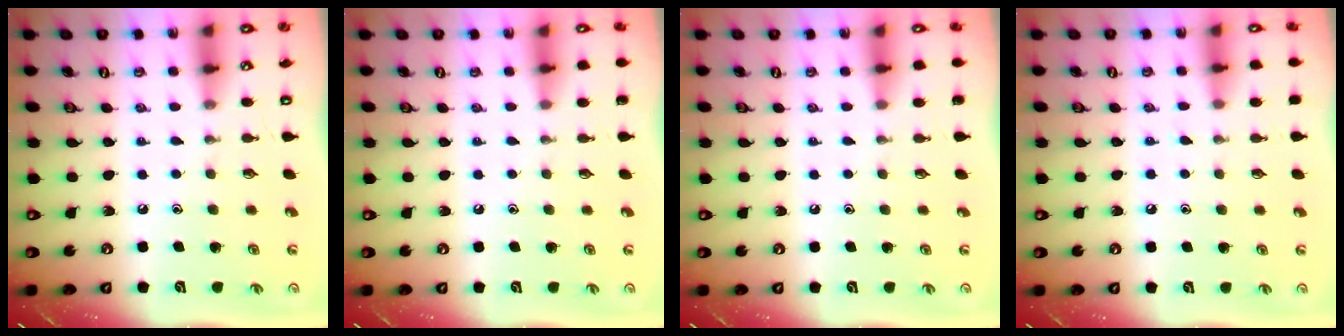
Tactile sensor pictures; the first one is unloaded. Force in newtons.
{"total": 0.0}
{"total": 0.0}
{"total": 5.4, "press": 5.4, "slide": 0.8}